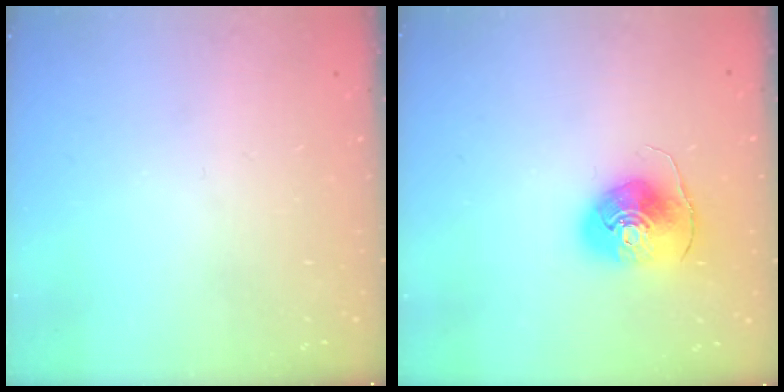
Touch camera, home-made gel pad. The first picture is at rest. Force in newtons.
{"total": 8.8, "press": 8.8, "slide": 0.8}